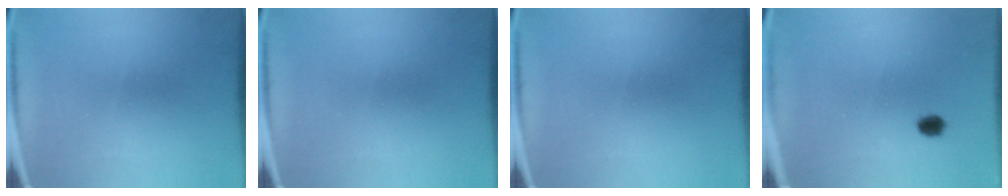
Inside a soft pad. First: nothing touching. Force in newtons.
{"total": 0.0}
{"total": 0.0}
{"total": 2.4}